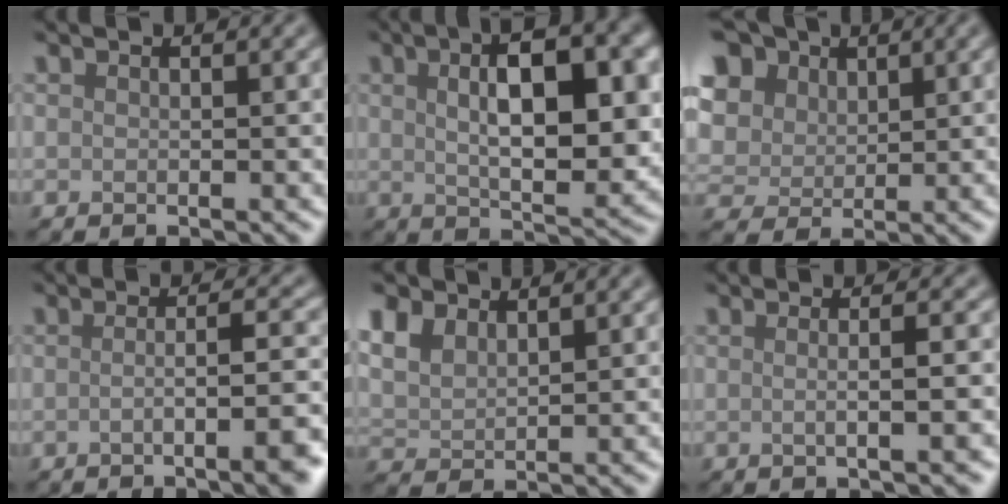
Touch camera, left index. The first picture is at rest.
{"total": 9.8, "force": [1.8, 3.7, 8.8], "torque": [-0.128, 0.002, 0.030]}
{"total": 11.7, "force": [5.2, 8.8, 5.8], "torque": [-0.140, 0.038, 0.084]}
{"total": 7.5, "force": [-2.3, 2.1, 6.8], "torque": [-0.065, 0.000, -0.034]}
{"total": 5.6, "force": [3.5, 3.3, 2.9], "torque": [-0.084, 0.013, 0.062]}
{"total": 3.9, "force": [0.0, 1.5, 3.7], "torque": [-0.027, 0.001, -0.018]}